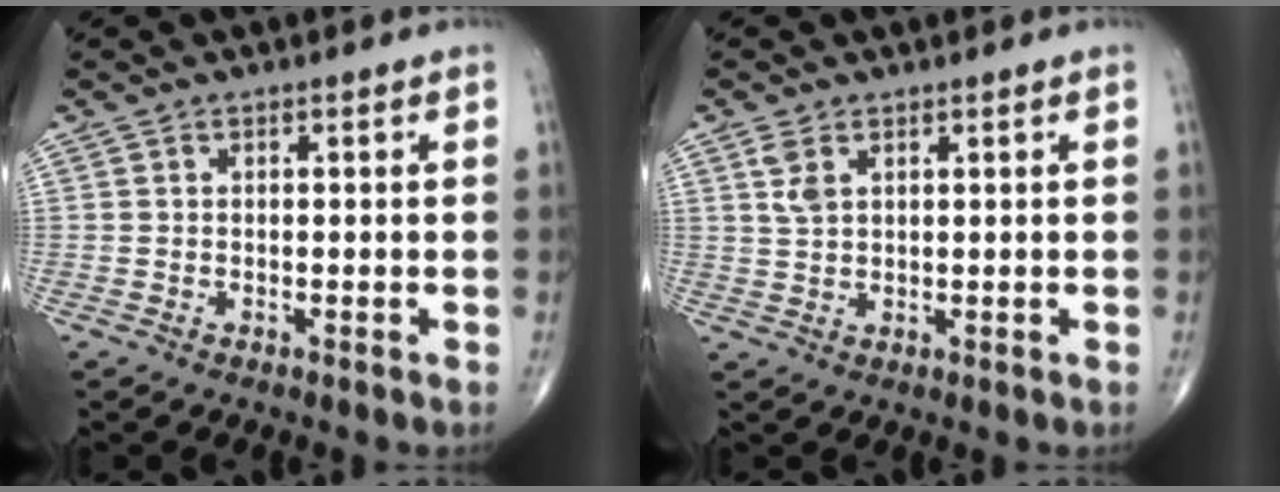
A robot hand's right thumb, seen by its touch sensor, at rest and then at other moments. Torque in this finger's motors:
{"motor_torque": [0.04, 0.81, 0.69, 0.32, 0.02]}